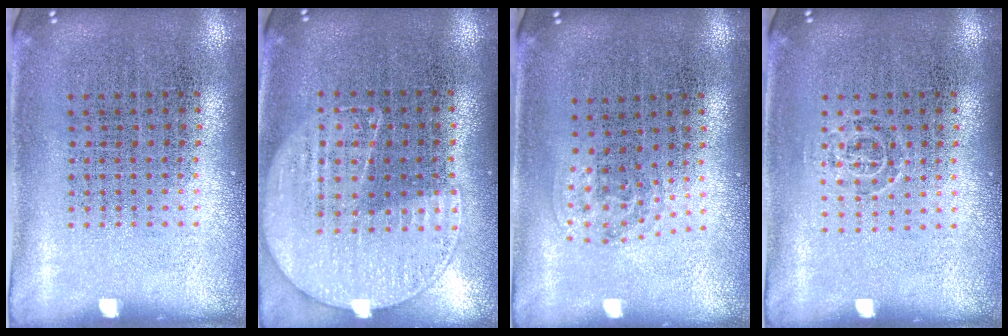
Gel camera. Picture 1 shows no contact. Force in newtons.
{"total": 1.1, "press": 1.0, "slide": 0.6}
{"total": 0.9, "press": 0.6, "slide": 0.7}
{"total": 0.7, "press": 0.5, "slide": 0.6}